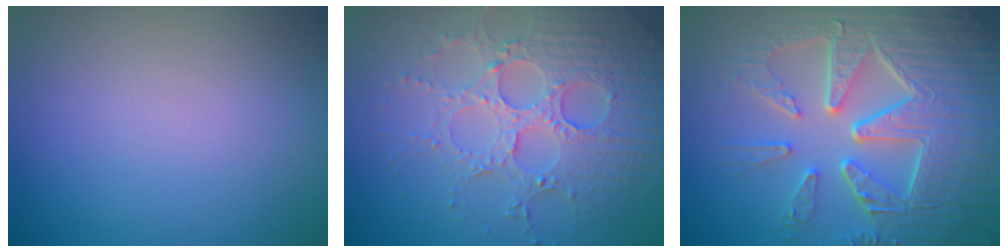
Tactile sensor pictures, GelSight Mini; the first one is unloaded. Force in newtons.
{"total": 5.6, "press": 4.8, "slide": 2.9}
{"total": 10.0, "press": 6.7, "slide": 7.5}